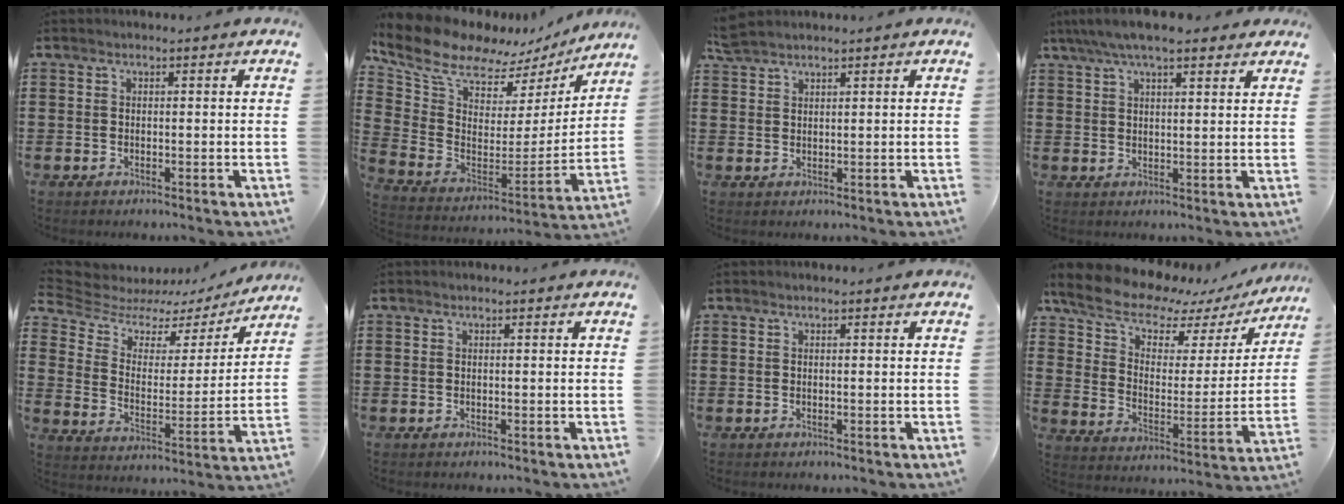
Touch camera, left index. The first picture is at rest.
{"total": 10.6, "force": [8.2, 4.9, 4.6], "torque": [-0.126, -0.052, 0.147]}
{"total": 2.4, "force": [2.2, 0.5, 0.8], "torque": [-0.020, 0.001, 0.044]}
{"total": 6.2, "force": [4.8, 1.5, 3.6], "torque": [-0.081, 0.000, 0.086]}
{"total": 6.0, "force": [4.9, 2.9, 1.9], "torque": [-0.068, -0.027, 0.083]}
{"total": 0.0}
{"total": 0.0}
{"total": 9.5, "force": [7.8, 3.6, 4.1], "torque": [-0.102, -0.049, 0.132]}